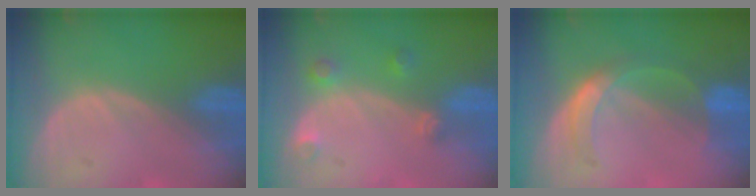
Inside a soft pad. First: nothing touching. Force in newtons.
{"total": 2.7, "press": 2.7, "slide": 0.3}
{"total": 5.9, "press": 5.1, "slide": 2.9}